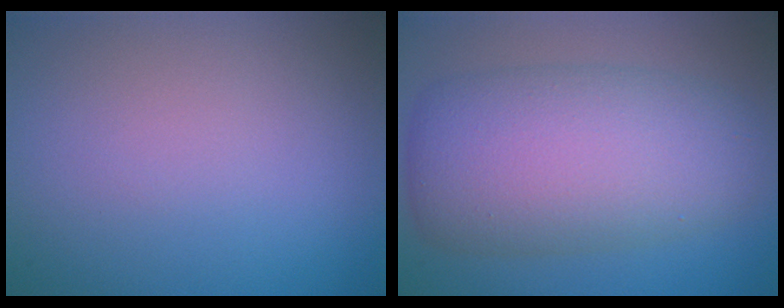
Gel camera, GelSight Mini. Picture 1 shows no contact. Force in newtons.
{"total": 9.4, "press": 9.4, "slide": 0.5}